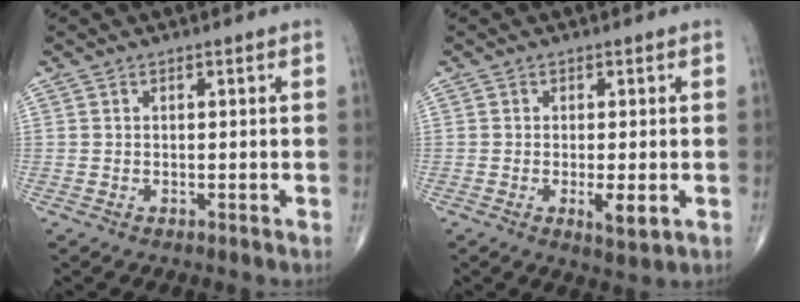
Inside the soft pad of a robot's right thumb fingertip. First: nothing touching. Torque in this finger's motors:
{"motor_torque": [0.53, 0.37, -0.18, -0.24, 0.21]}